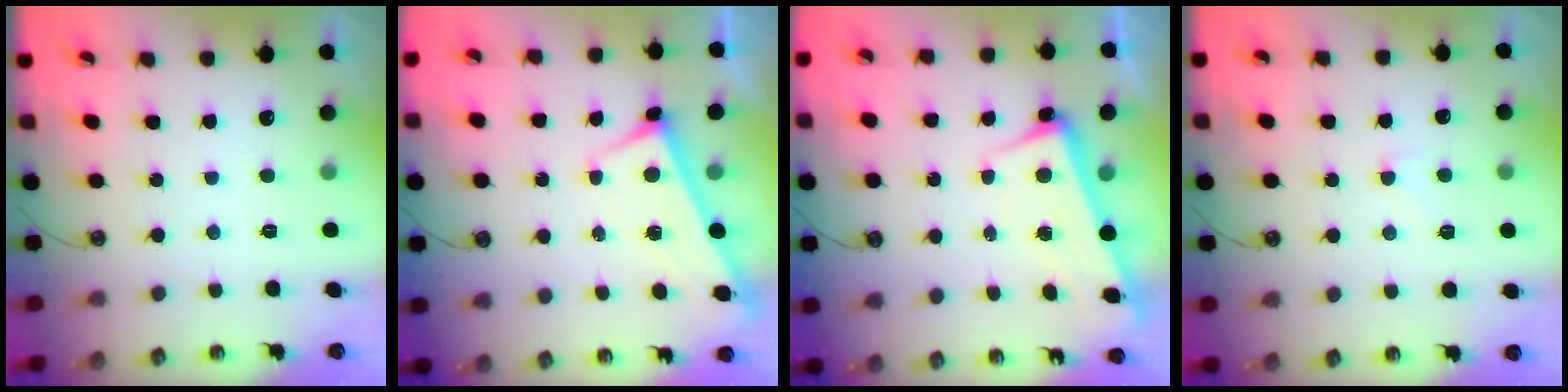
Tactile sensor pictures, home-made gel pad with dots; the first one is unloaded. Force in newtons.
{"total": 3.1, "press": 3.1, "slide": 0.2}
{"total": 2.5, "press": 2.2, "slide": 1.1}
{"total": 3.4, "press": 3.4, "slide": 0.4}